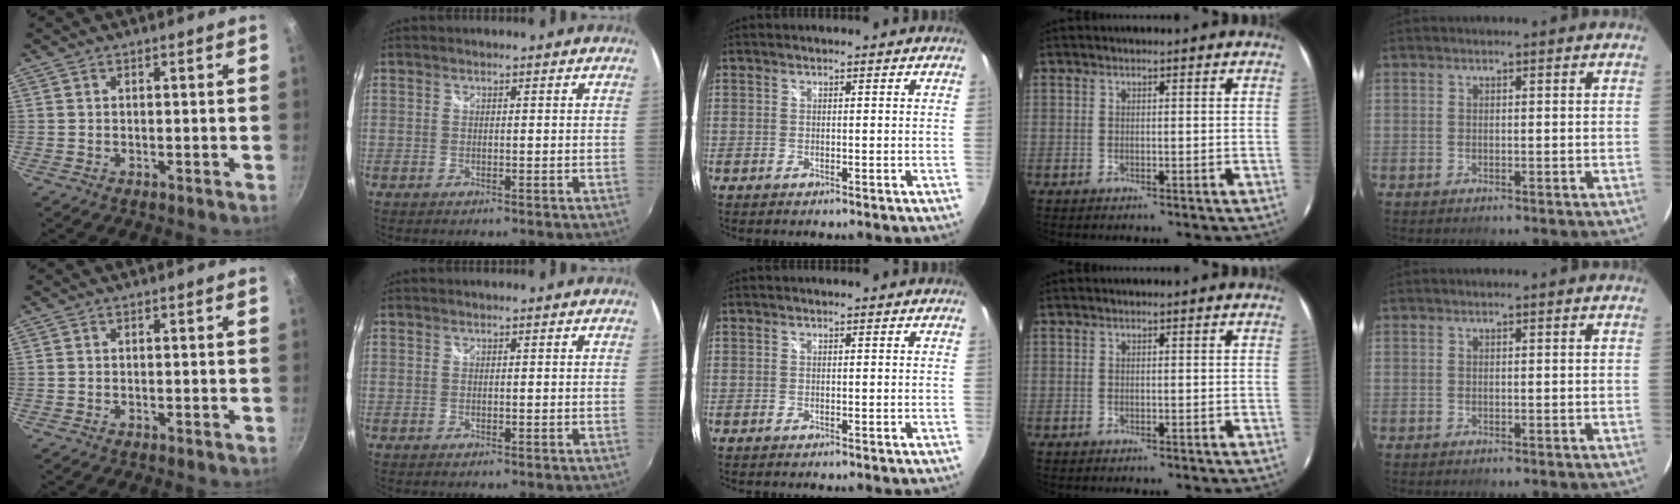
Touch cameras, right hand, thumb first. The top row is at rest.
{}